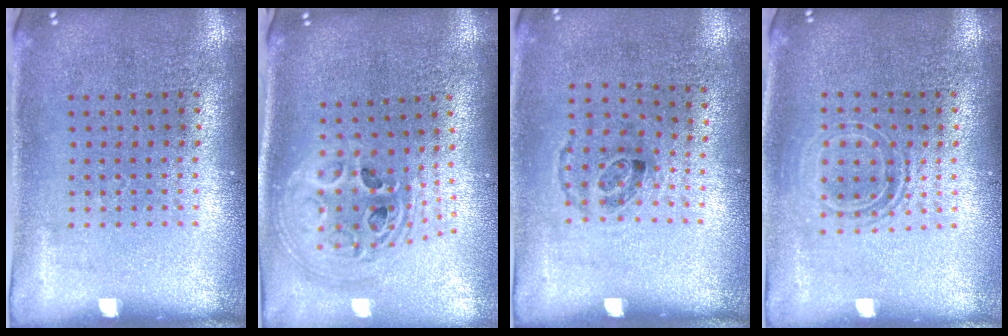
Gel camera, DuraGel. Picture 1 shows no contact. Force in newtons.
{"total": 2.3, "press": 1.8, "slide": 1.6}
{"total": 1.0, "press": 0.7, "slide": 0.7}
{"total": 1.5, "press": 1.2, "slide": 0.9}